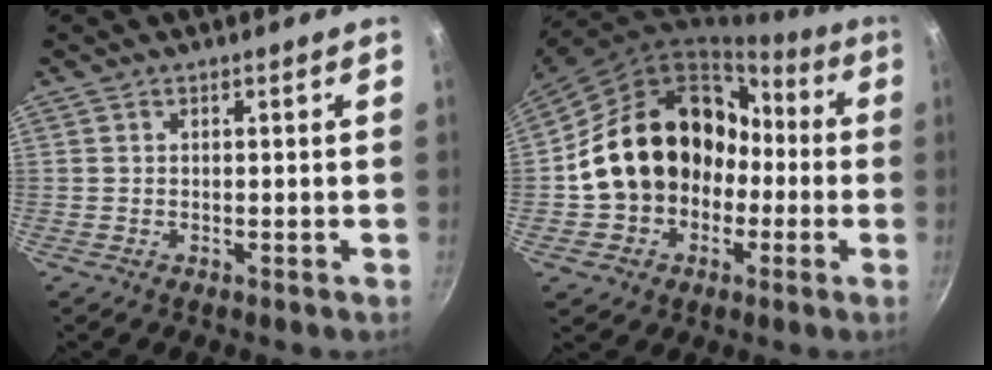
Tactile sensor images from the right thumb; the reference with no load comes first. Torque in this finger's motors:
{"motor_torque": [1.15, 3.86, 1.41, -1.36, 0.25]}